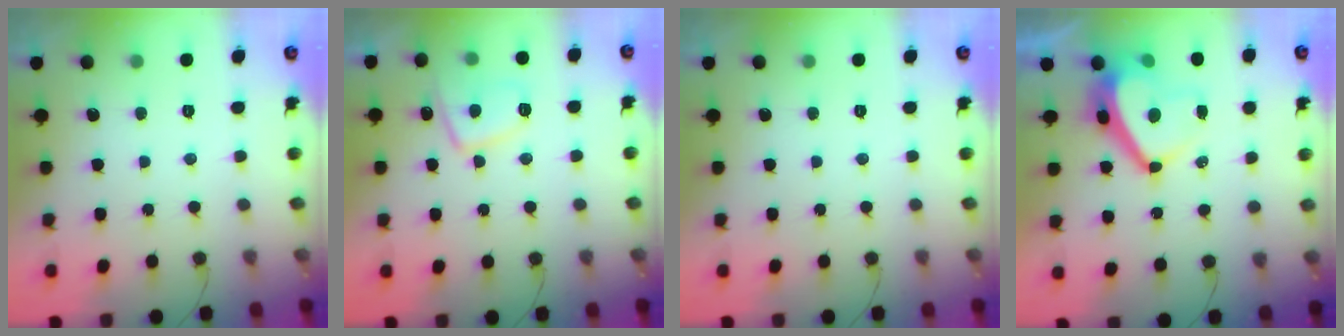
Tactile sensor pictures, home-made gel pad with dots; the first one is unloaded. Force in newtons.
{"total": 8.4, "press": 8.3, "slide": 1.1}
{"total": 0.0}
{"total": 10.5, "press": 10.5, "slide": 0.9}